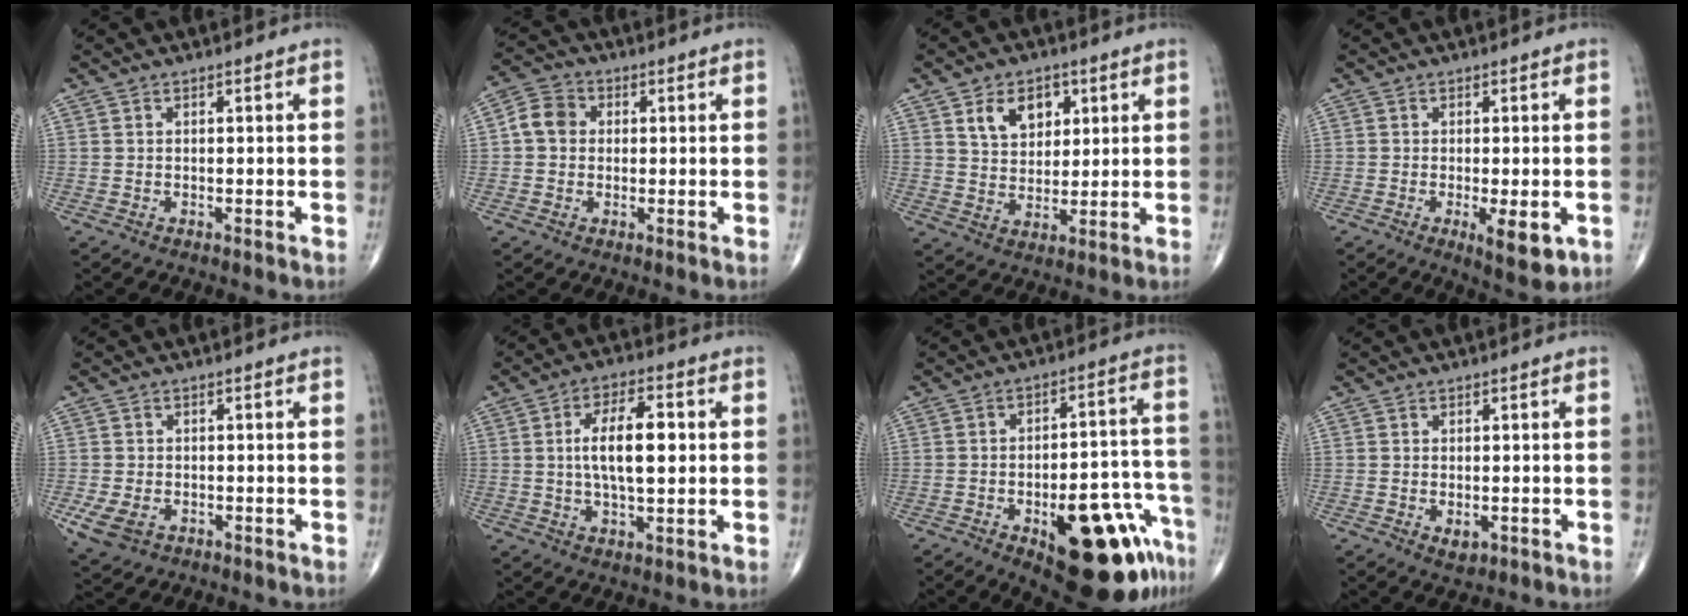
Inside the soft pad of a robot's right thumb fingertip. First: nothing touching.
{"total": 5.5, "force": [0.4, 4.7, 2.7], "torque": [-0.041, 0.015, -0.003]}
{"total": 8.6, "force": [3.7, 5.9, 5.0], "torque": [-0.052, -0.020, 0.066]}
{"total": 6.3, "force": [-1.9, 2.0, 5.7], "torque": [-0.081, -0.015, -0.023]}
{"total": 5.2, "force": [-1.8, 3.7, 3.2], "torque": [-0.069, -0.001, -0.026]}
{"total": 10.9, "force": [1.0, 4.6, 9.8], "torque": [-0.164, 0.006, 0.015]}
{"total": 21.4, "force": [-10.7, 8.1, 16.7], "torque": [-0.152, 0.067, -0.133]}
{"total": 2.1, "force": [-0.6, 1.3, 1.5], "torque": [-0.018, -0.002, -0.004]}